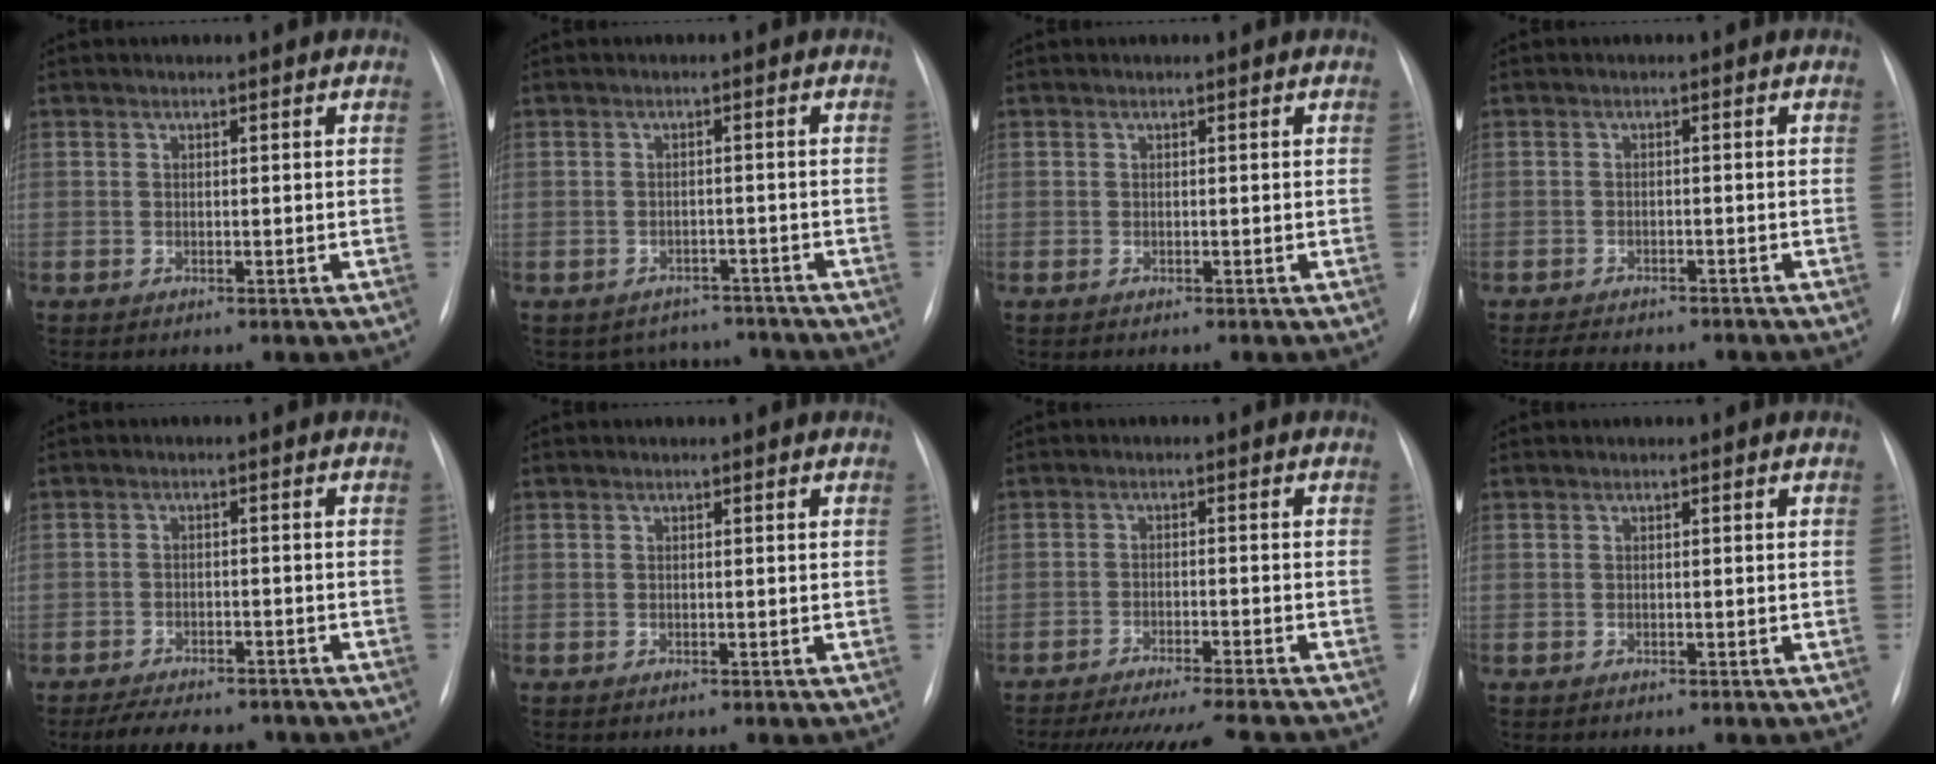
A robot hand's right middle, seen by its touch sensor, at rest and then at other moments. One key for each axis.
{"total": 6.3, "fx": -5.6, "fy": 2.8, "fz": -0.3, "tx": 0.012, "ty": 0.021, "tz": -0.066}
{"total": 0.0}
{"total": 7.1, "fx": -6.2, "fy": 2.1, "fz": 2.9, "tx": -0.045, "ty": -0.002, "tz": -0.077}
{"total": 9.8, "fx": -8.5, "fy": 3.2, "fz": 3.9, "tx": -0.058, "ty": 0.001, "tz": -0.114}
{"total": 0.0}
{"total": 17.1, "fx": -15.6, "fy": 0.3, "fz": 7.0, "tx": -0.106, "ty": -0.037, "tz": -0.214}
{"total": 0.0}